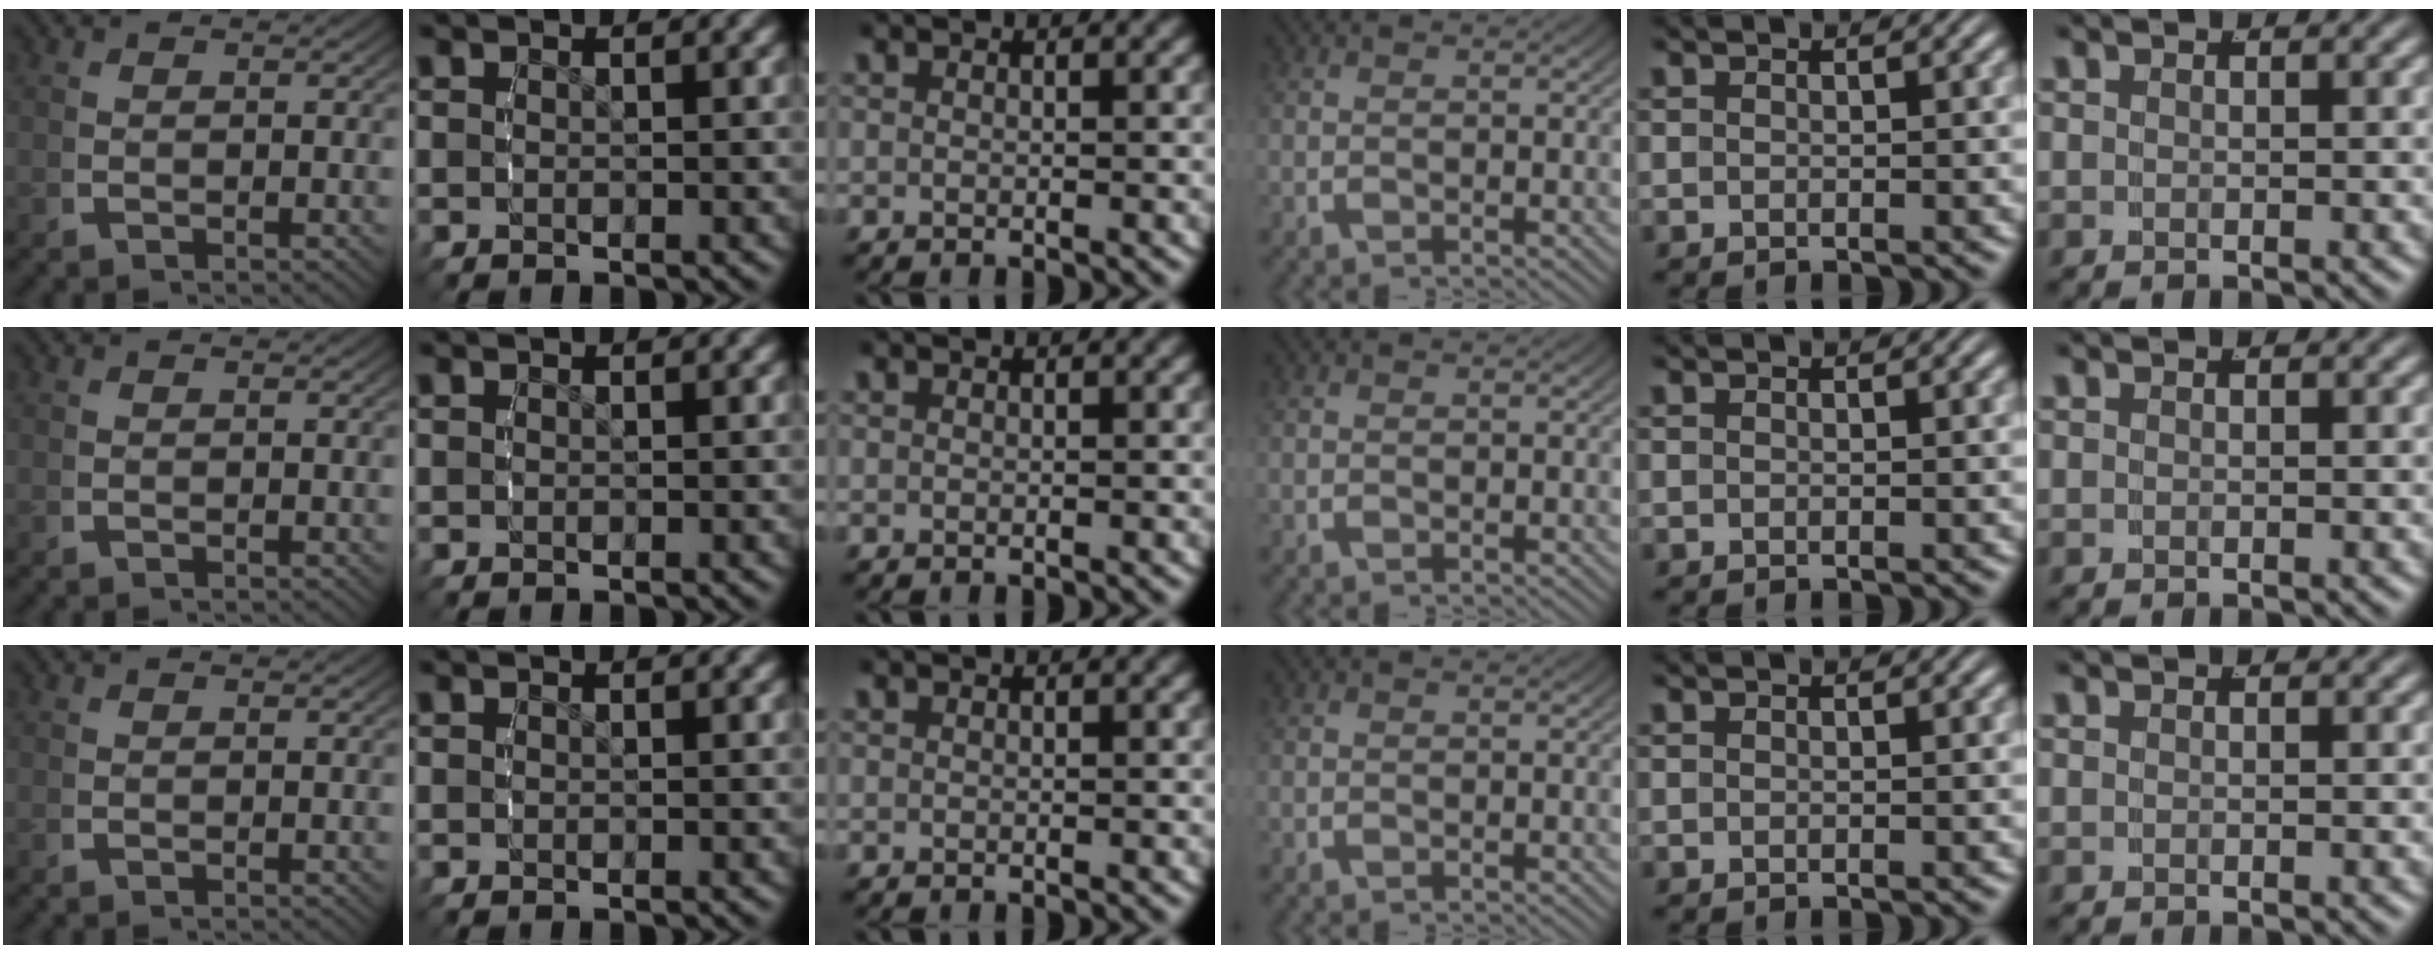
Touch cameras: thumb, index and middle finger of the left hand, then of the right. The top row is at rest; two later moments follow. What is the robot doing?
{"motion": "reach", "object": "pen bag"}